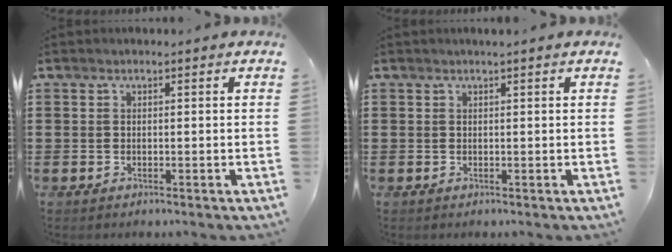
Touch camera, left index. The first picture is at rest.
{"total": 0.6, "force": [0.4, -0.1, 0.4], "torque": [-0.007, -0.001, 0.008]}